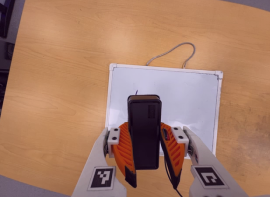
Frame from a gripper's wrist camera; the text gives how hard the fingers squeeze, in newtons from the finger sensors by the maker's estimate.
{"total": 8.2, "left": 6.8, "right": 9.5}